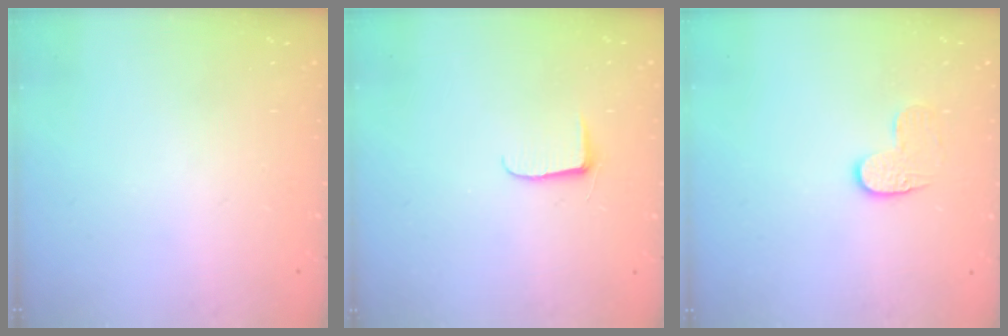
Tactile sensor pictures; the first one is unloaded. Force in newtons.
{"total": 5.1, "press": 5.1, "slide": 0.5}
{"total": 6.7, "press": 6.7, "slide": 0.5}